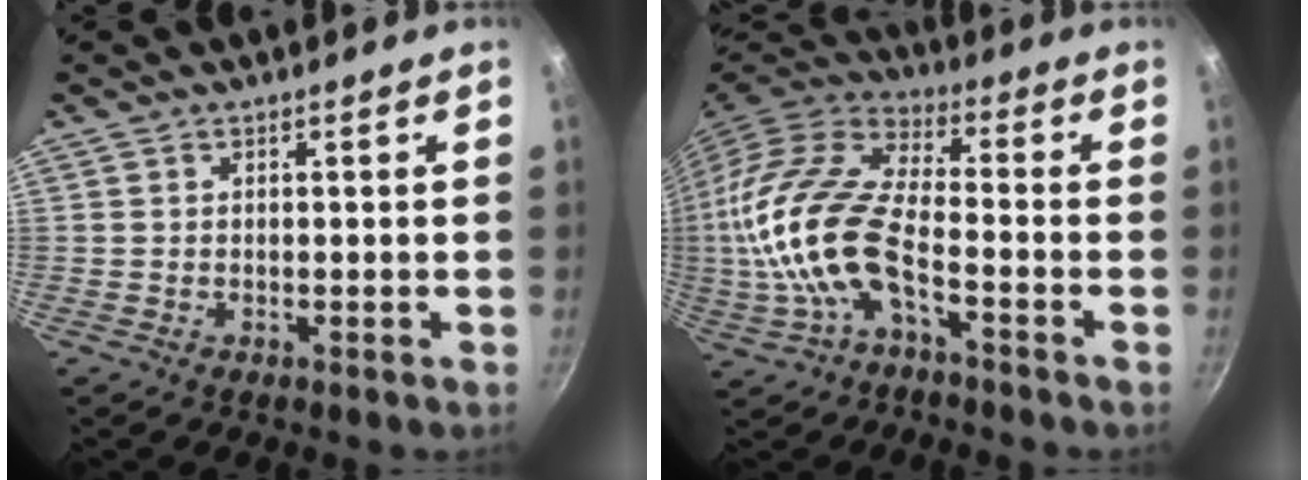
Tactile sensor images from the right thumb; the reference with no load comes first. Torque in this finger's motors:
{"motor_torque": [0.89, 0.73, 2.43, -0.34, 0.75]}